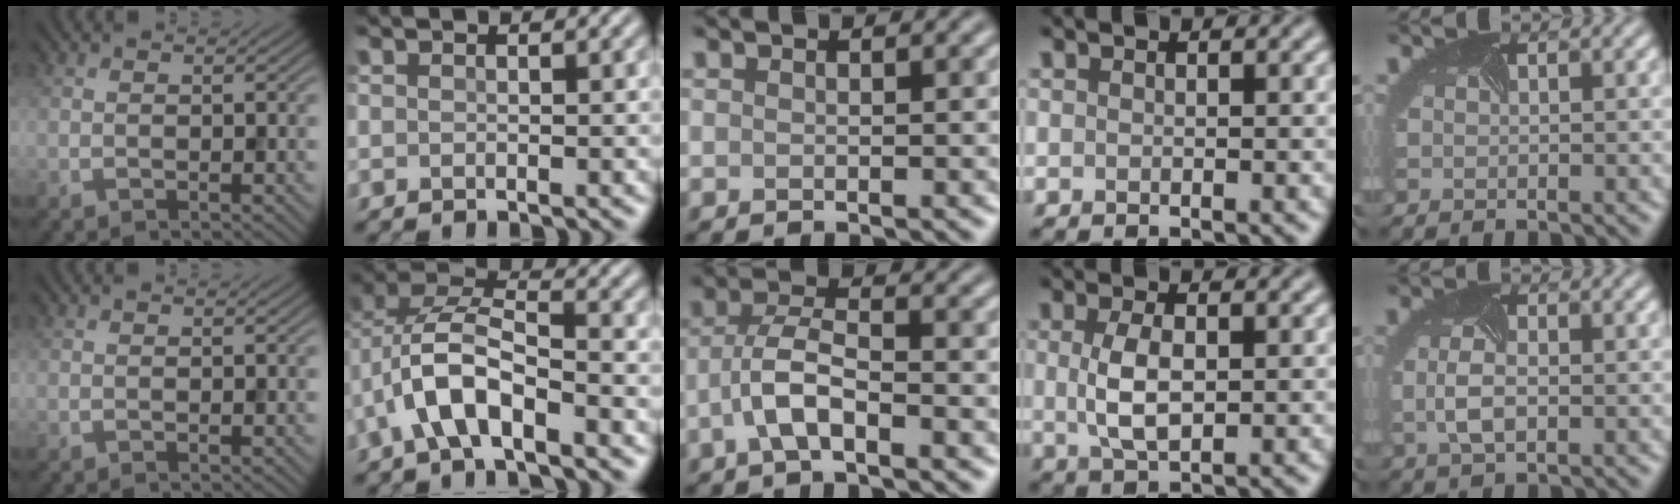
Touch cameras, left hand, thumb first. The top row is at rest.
{"index": {"total": 6.6, "force": [-2.6, 2.8, 5.4], "torque": [-0.107, 0.012, -0.053]}, "middle": {"total": 4.1, "force": [-1.7, 1.4, 3.5], "torque": [-0.071, 0.007, -0.040]}, "ring": {"total": 3.9, "force": [0.3, 1.8, 3.4], "torque": [-0.078, -0.001, 0.007]}, "little": {"total": 2.6, "force": [-0.2, 1.2, 2.3], "torque": [-0.061, -0.003, -0.003]}}